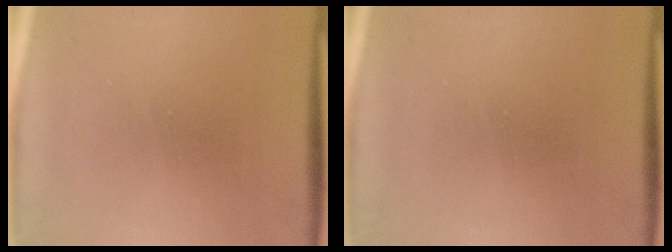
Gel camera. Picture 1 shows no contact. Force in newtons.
{"total": 0.0}